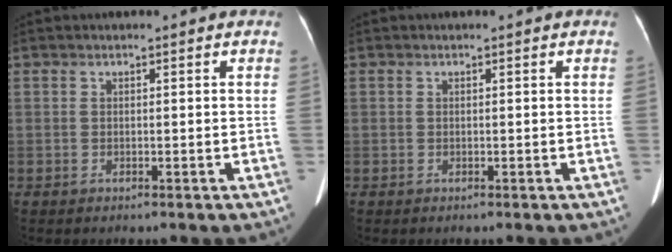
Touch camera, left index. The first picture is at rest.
{"total": 0.0}